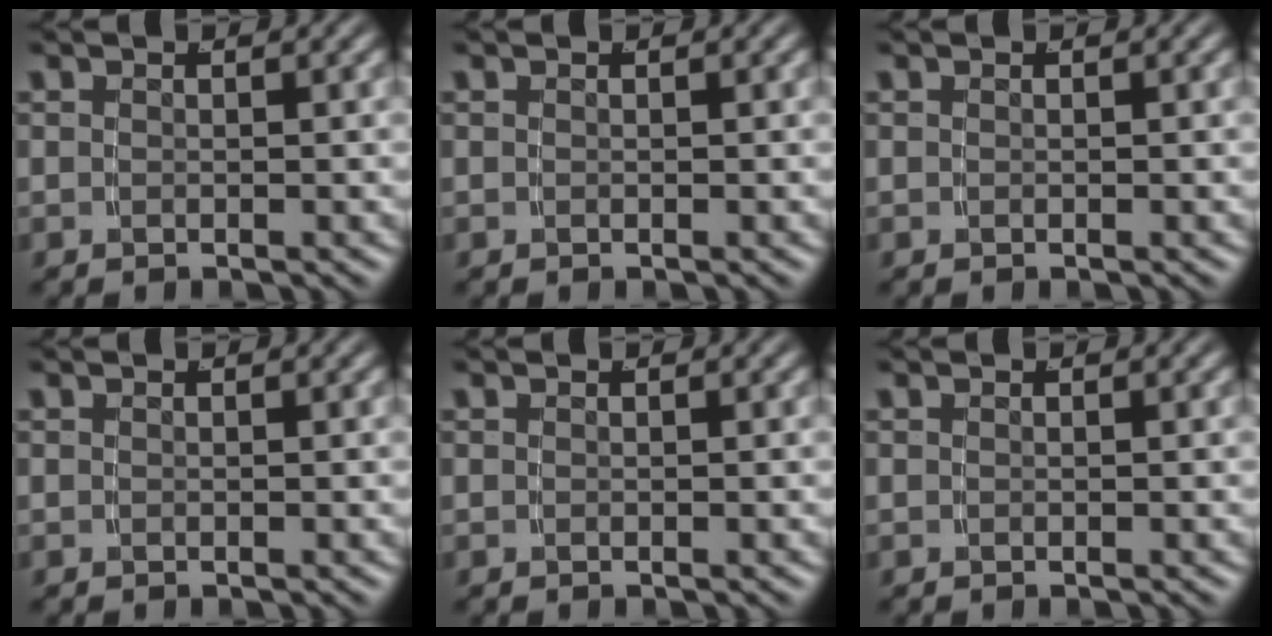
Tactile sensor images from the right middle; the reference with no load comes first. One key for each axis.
{"total": 0.0}
{"total": 0.0}
{"total": 0.0}
{"total": 0.0}
{"total": 0.0}